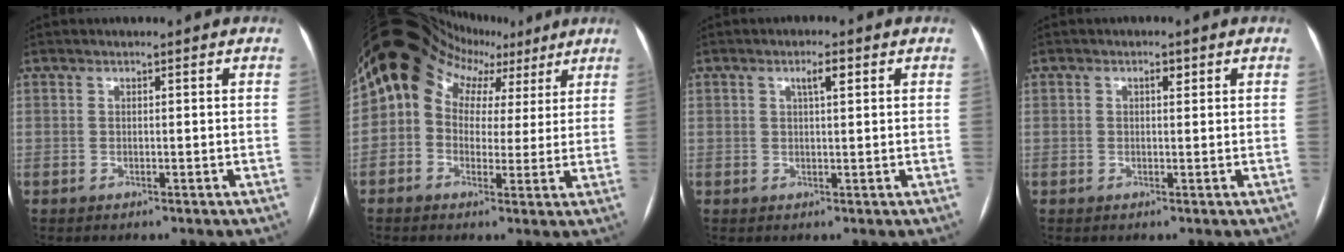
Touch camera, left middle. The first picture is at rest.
{"total": 10.4, "force": [3.8, 8.3, 5.0], "torque": [-0.077, 0.060, 0.059]}
{"total": 2.5, "force": [1.1, 0.3, 2.2], "torque": [-0.040, 0.005, 0.018]}
{"total": 1.2, "force": [0.5, 0.4, 1.0], "torque": [-0.016, 0.002, 0.007]}